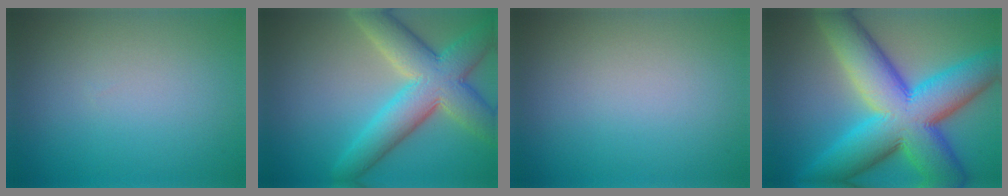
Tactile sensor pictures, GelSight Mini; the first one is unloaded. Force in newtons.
{"total": 8.7, "press": 8.7, "slide": 0.4}
{"total": 0.0}
{"total": 14.9, "press": 14.9, "slide": 0.4}